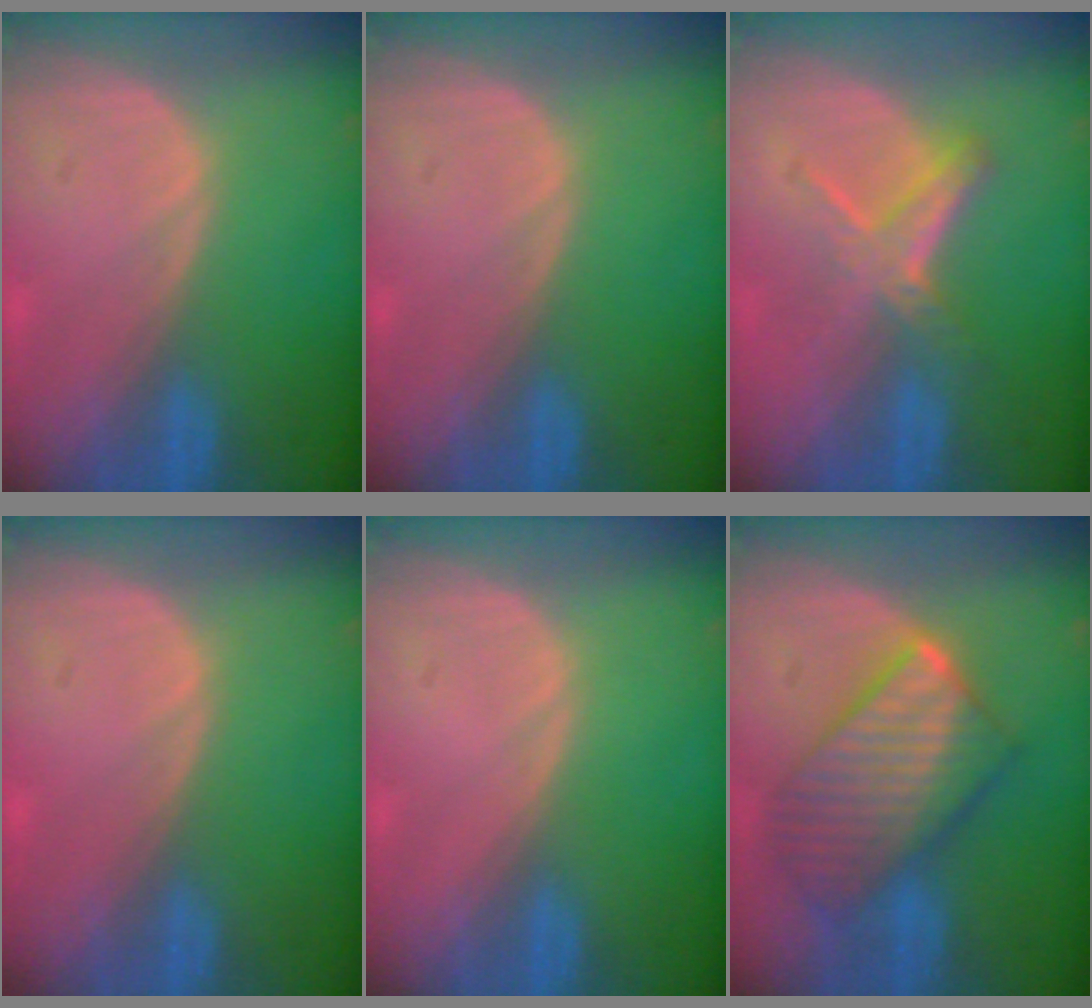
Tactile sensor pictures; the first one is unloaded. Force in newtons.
{"total": 0.0}
{"total": 5.0, "press": 4.9, "slide": 0.8}
{"total": 0.6, "press": 0.1, "slide": 0.6}
{"total": 0.0}
{"total": 10.2, "press": 10.2, "slide": 0.8}